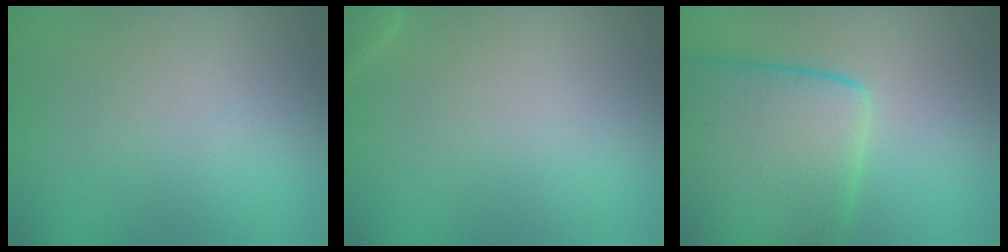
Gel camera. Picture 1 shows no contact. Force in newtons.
{"total": 0.7, "press": 0.7, "slide": 0.0}
{"total": 12.0, "press": 11.9, "slide": 0.5}